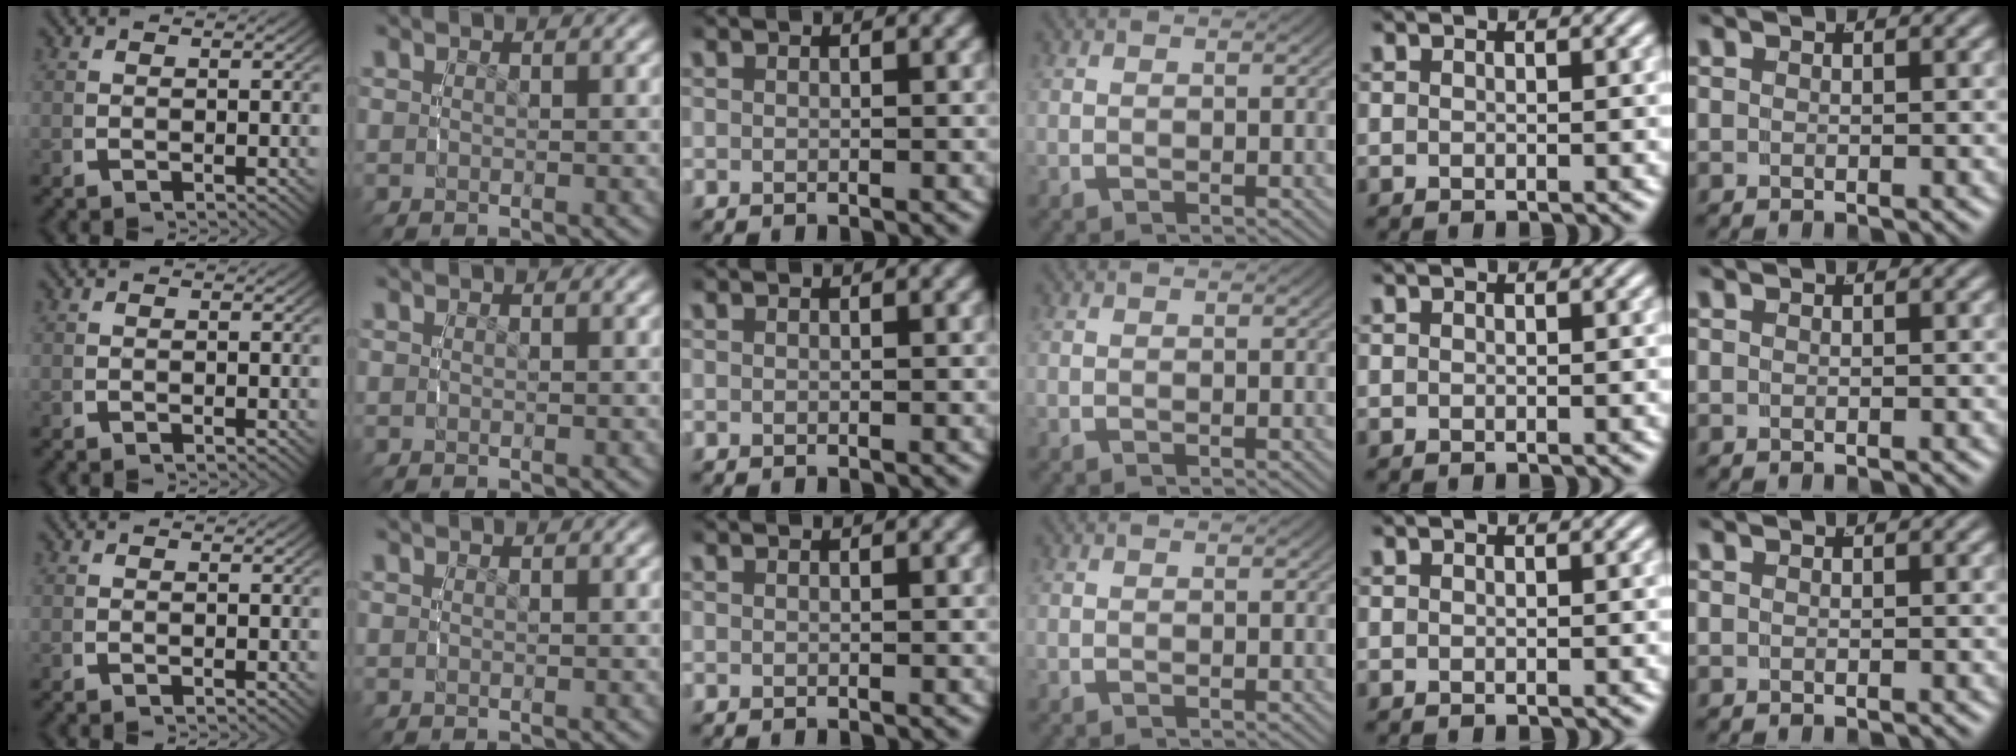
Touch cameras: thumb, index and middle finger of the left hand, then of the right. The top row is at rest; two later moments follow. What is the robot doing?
{"motion": "reach", "object": "napkin"}